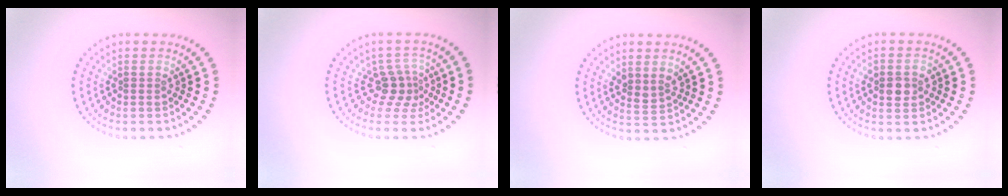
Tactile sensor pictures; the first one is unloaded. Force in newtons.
{"total": 2.5, "press": 1.7, "slide": 1.8}
{"total": 1.6, "press": 1.3, "slide": 0.9}
{"total": 2.4, "press": 2.4, "slide": 0.2}